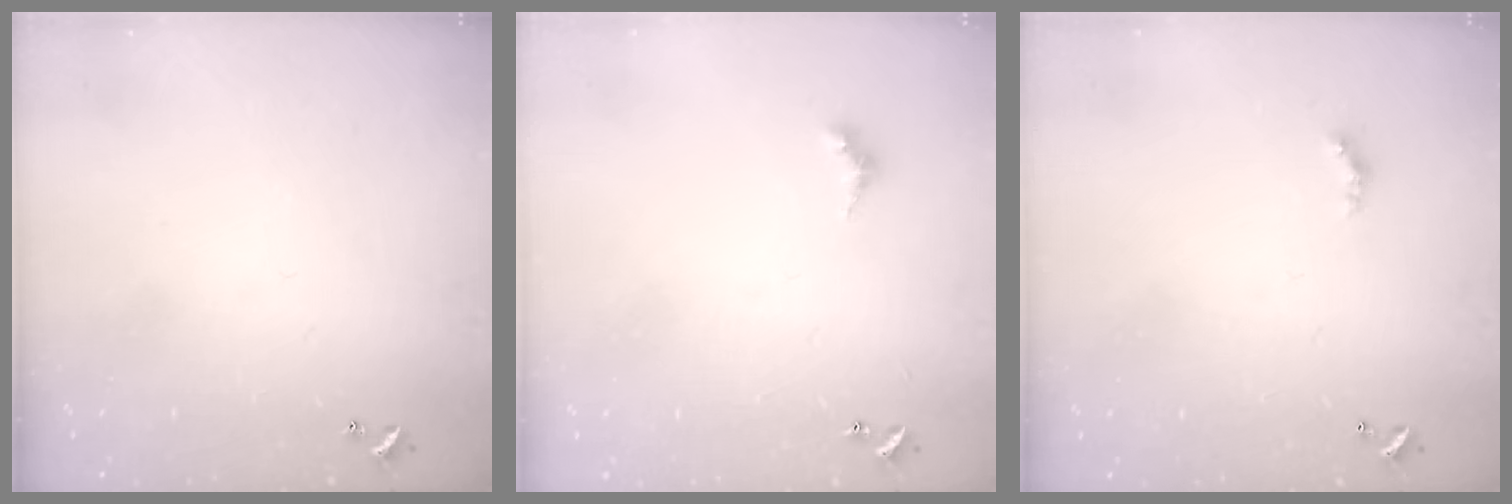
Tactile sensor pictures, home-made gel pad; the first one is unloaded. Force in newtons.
{"total": 4.6, "press": 4.5, "slide": 0.7}
{"total": 1.6, "press": 1.6, "slide": 0.4}